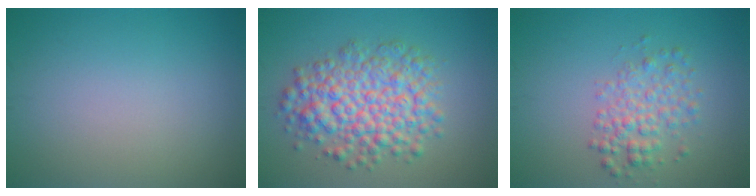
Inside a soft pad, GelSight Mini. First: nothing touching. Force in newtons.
{"total": 7.0, "press": 7.0, "slide": 0.2}
{"total": 3.2, "press": 3.2, "slide": 0.1}